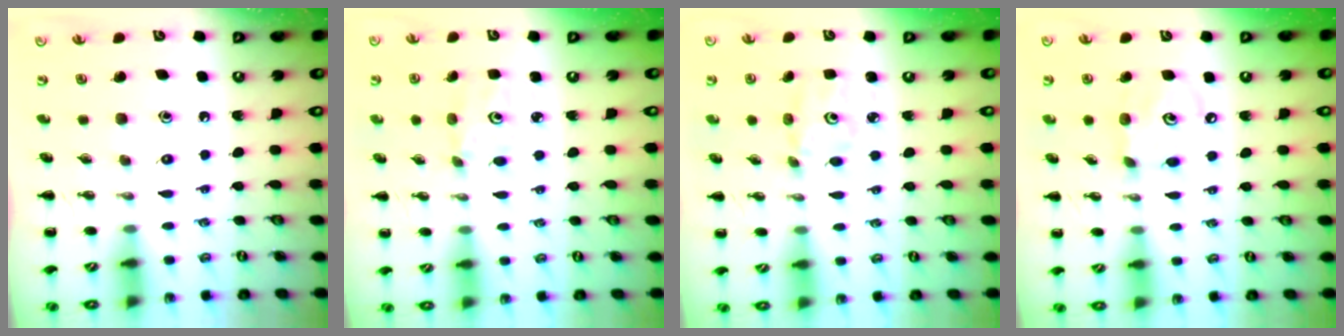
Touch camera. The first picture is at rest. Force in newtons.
{"total": 1.5, "press": 1.4, "slide": 0.5}
{"total": 1.9, "press": 1.9, "slide": 0.4}
{"total": 4.9, "press": 4.8, "slide": 0.9}